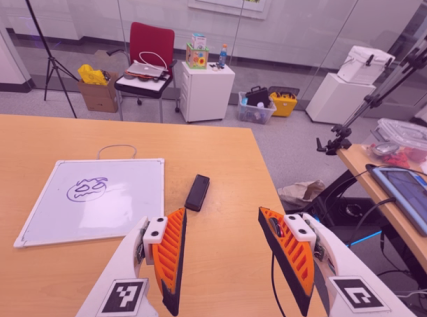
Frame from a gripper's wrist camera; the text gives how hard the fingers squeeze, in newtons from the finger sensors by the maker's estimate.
{"total": 0.0}